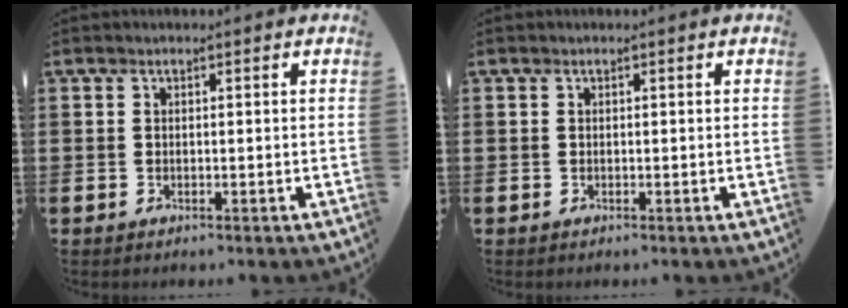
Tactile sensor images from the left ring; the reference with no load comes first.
{"total": 0.0}